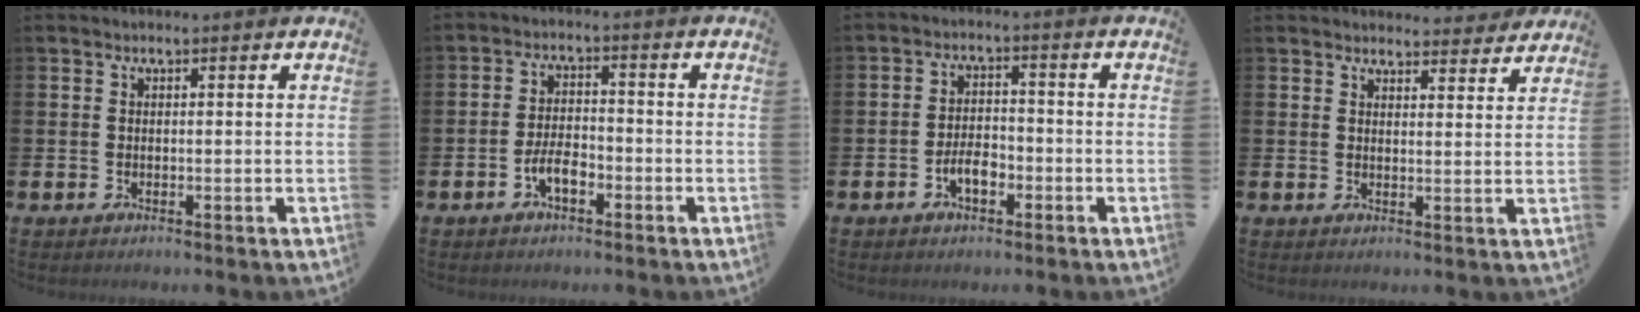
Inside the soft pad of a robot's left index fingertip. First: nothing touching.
{"total": 3.5, "force": [-1.8, 1.5, 2.7], "torque": [-0.050, 0.009, -0.033]}
{"total": 3.5, "force": [-1.6, 1.7, 2.6], "torque": [-0.048, 0.009, -0.030]}
{"total": 3.6, "force": [3.6, 0.6, -0.1], "torque": [0.008, -0.026, 0.063]}